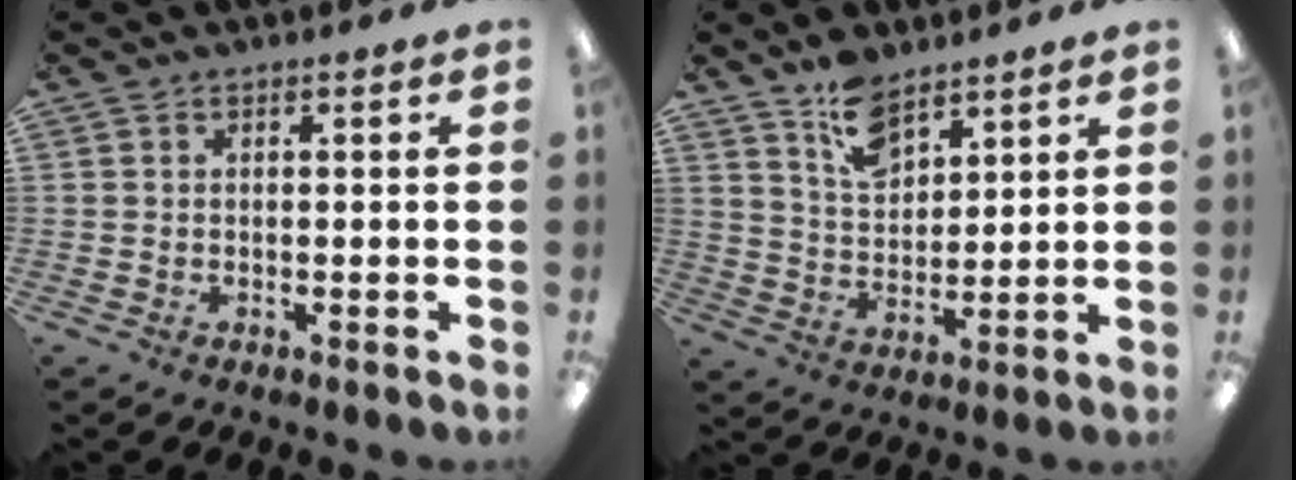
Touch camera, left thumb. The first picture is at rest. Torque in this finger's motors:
{"motor_torque": [0.10, -0.02, -0.40, 0.18, 0.08]}